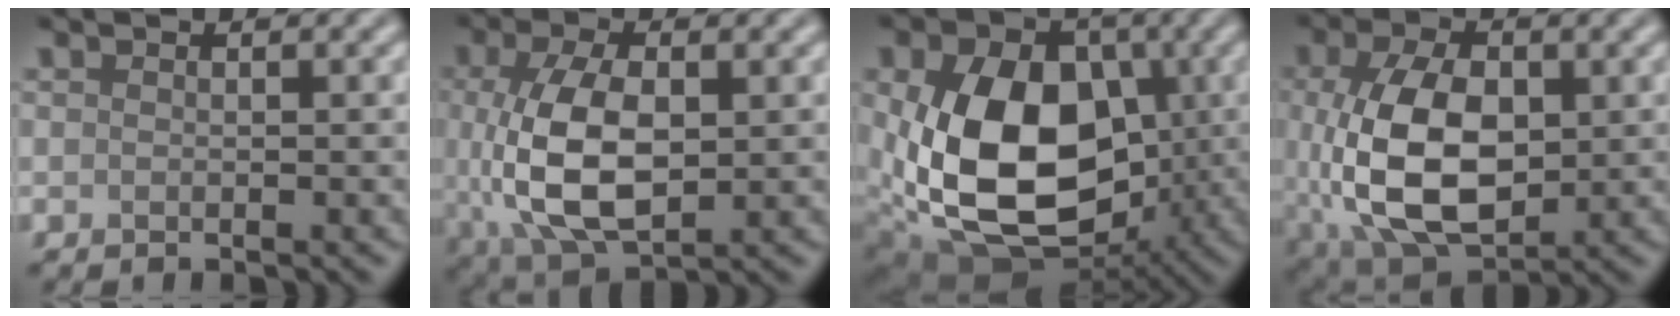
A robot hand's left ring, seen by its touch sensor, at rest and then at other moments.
{"total": 8.5, "force": [-0.2, 4.6, 7.1], "torque": [-0.155, -0.008, 0.001]}
{"total": 13.9, "force": [-0.8, 10.0, 9.7], "torque": [-0.190, -0.031, -0.013]}
{"total": 10.3, "force": [-0.6, 6.1, 8.3], "torque": [-0.174, -0.009, -0.009]}